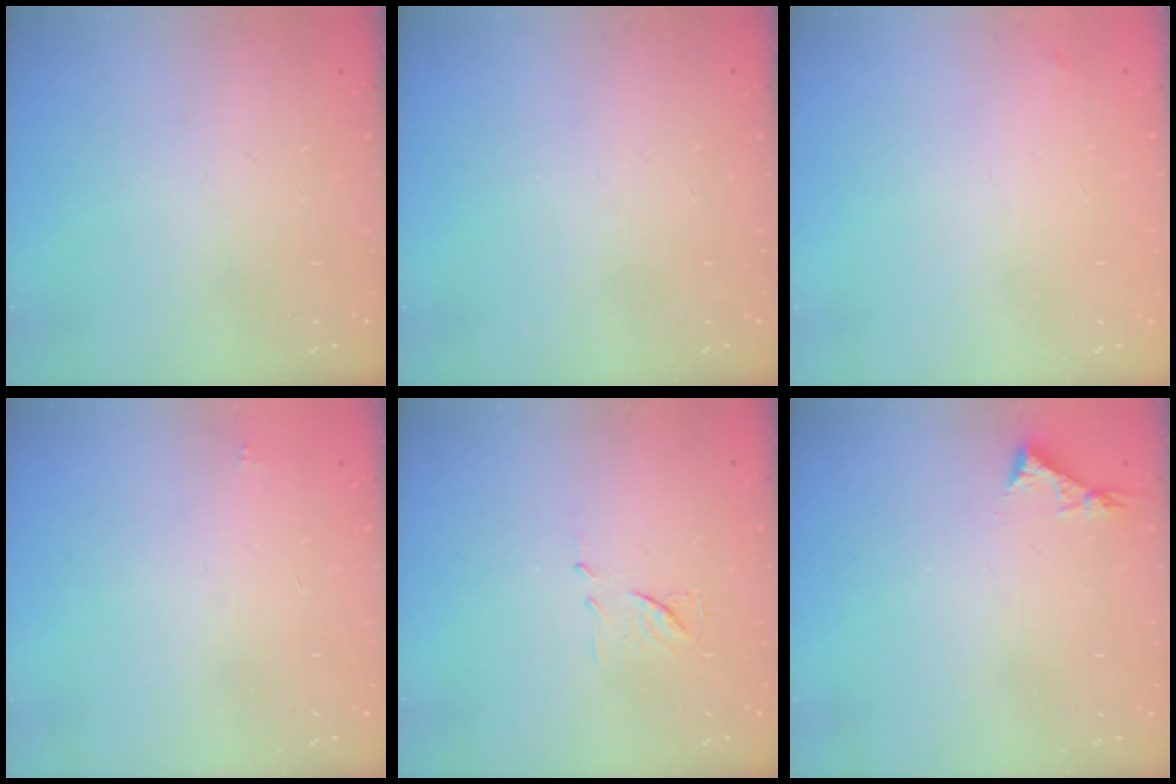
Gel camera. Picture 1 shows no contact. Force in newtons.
{"total": 0.0}
{"total": 2.5, "press": 2.4, "slide": 0.4}
{"total": 1.8, "press": 1.7, "slide": 0.1}
{"total": 6.8, "press": 6.7, "slide": 0.6}
{"total": 3.8, "press": 3.7, "slide": 0.4}